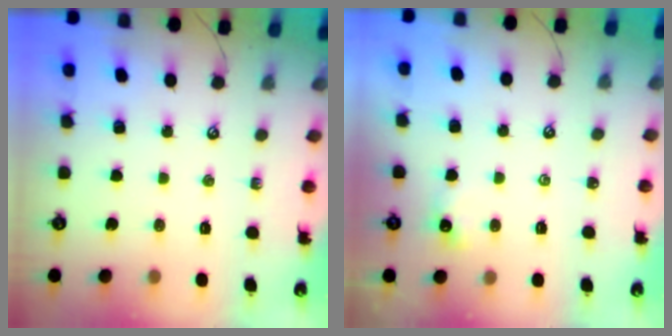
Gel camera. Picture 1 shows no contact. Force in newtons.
{"total": 2.4, "press": 2.3, "slide": 0.6}